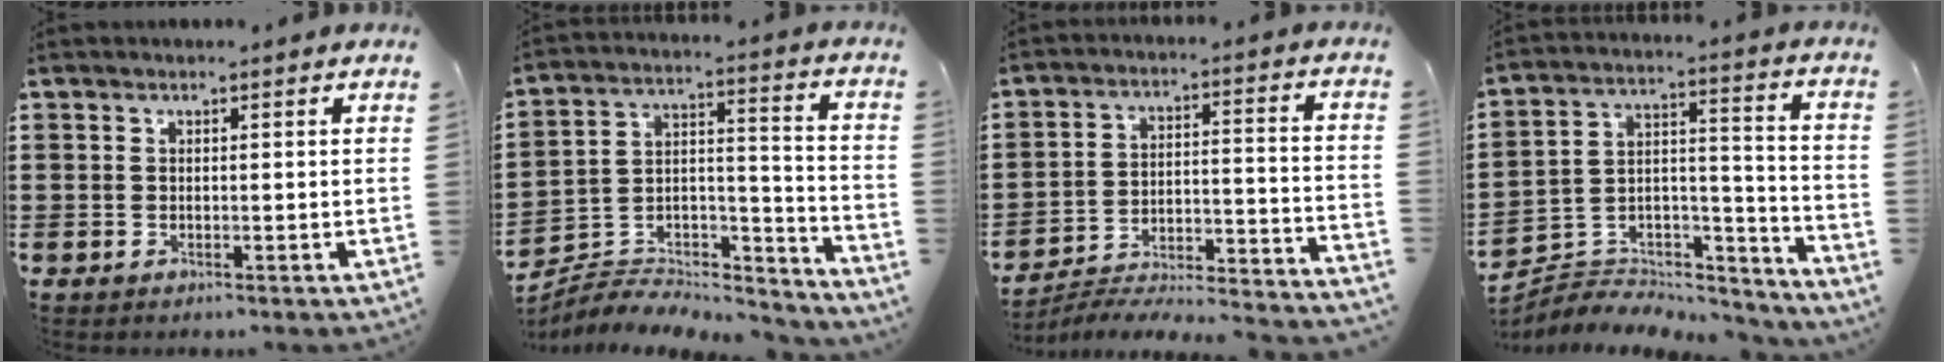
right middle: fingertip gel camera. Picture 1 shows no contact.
{"total": 4.5, "force": [-4.0, 1.8, 0.9], "torque": [-0.025, -0.005, -0.084]}
{"total": 3.9, "force": [-3.7, 0.1, 1.1], "torque": [-0.023, -0.015, -0.081]}
{"total": 4.6, "force": [-4.2, 1.8, 0.2], "torque": [-0.003, -0.003, -0.088]}